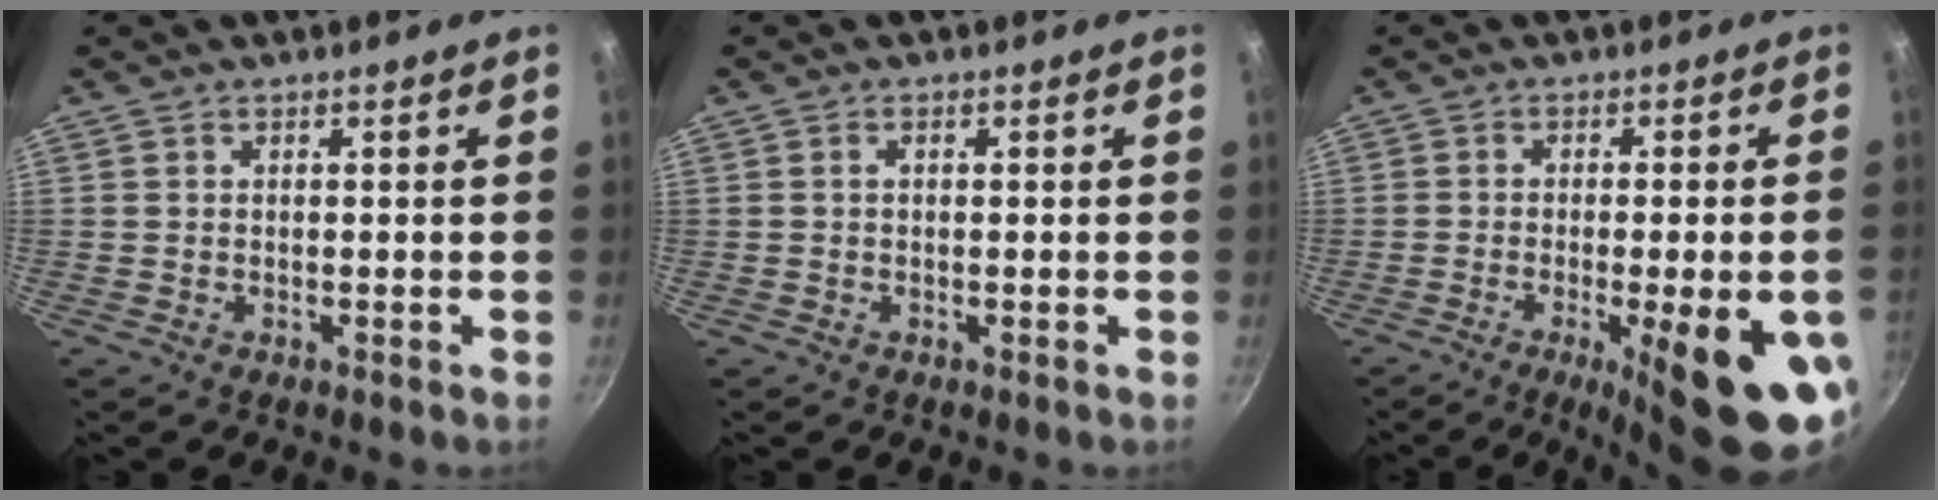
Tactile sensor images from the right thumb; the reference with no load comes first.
{"total": 0.8, "force": [0.1, 0.5, 0.6], "torque": [-0.010, 0.005, 0.002]}
{"total": 16.5, "force": [-6.0, 4.0, 14.8], "torque": [-0.177, 0.005, -0.075]}